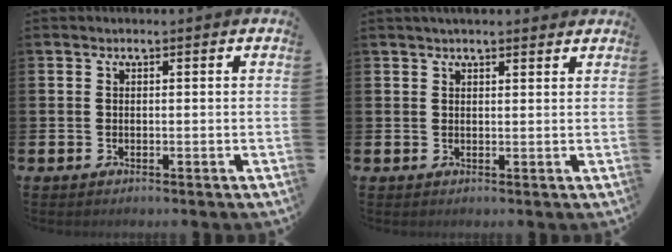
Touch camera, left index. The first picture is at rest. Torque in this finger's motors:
{"motor_torque": [0.99, -1.15, 0.31, 0.18]}